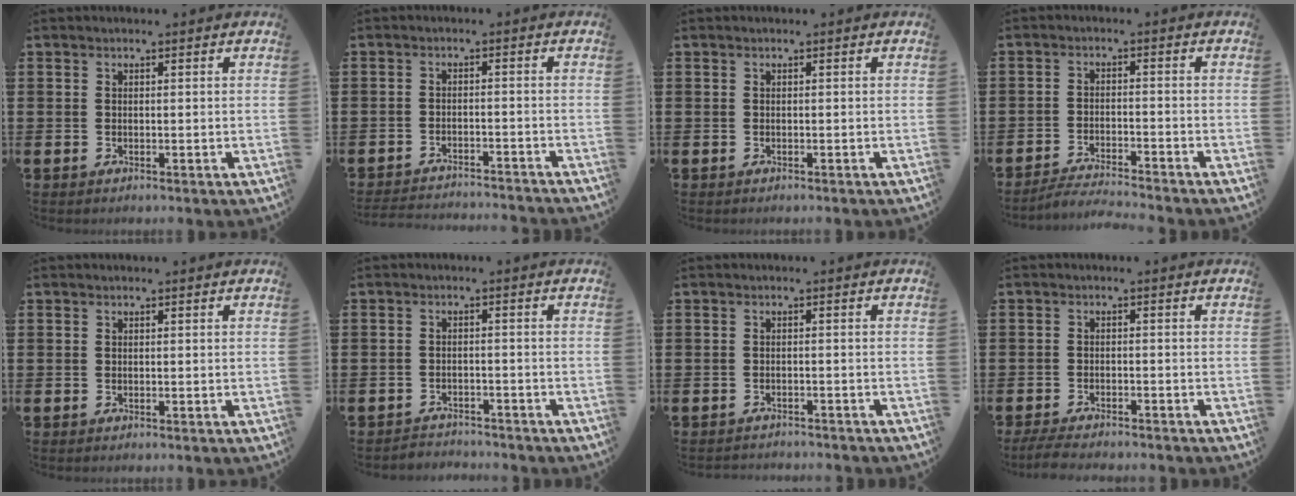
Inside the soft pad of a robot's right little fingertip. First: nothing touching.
{"total": 2.7, "force": [-2.7, -0.1, 0.0], "torque": [-0.003, 0.002, -0.058]}
{"total": 0.0}
{"total": 2.8, "force": [-2.7, -0.2, 0.4], "torque": [-0.008, 0.002, -0.056]}
{"total": 0.0}
{"total": 1.9, "force": [-1.9, 0.1, -0.4], "torque": [-0.001, 0.003, -0.043]}
{"total": 1.2, "force": [-1.2, 0.0, -0.1], "torque": [0.000, 0.003, -0.025]}
{"total": 2.3, "force": [-2.2, 0.1, 0.6], "torque": [-0.012, 0.005, -0.045]}